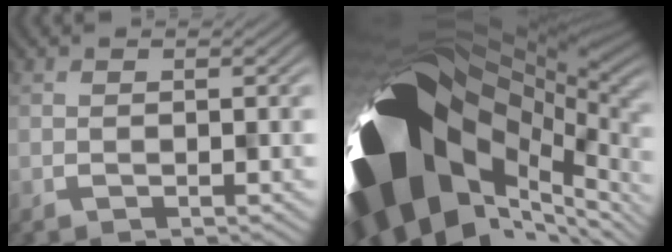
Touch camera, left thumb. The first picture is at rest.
{"total": 18.9, "force": [-0.8, 12.0, 14.6], "torque": [-0.299, -0.071, 0.010]}